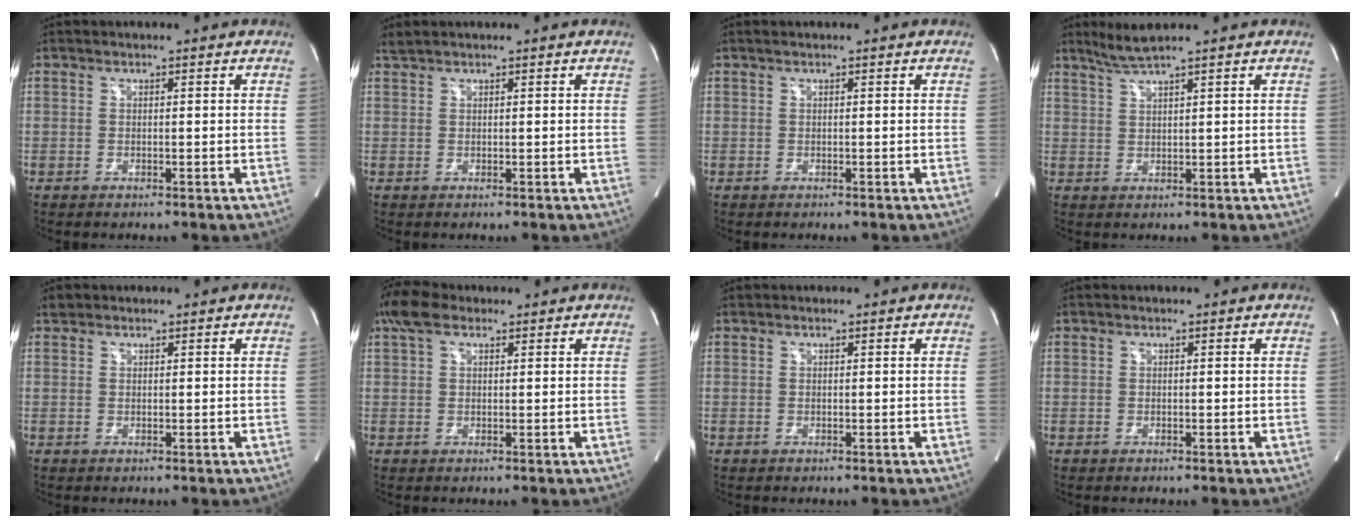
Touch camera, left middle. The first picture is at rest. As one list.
[{"total": 1.0, "force": [0.9, -0.2, 0.1], "torque": [-0.010, 0.011, 0.026]}, {"total": 0.5, "force": [0.4, 0.0, 0.3], "torque": [-0.011, 0.012, 0.009]}, {"total": 3.4, "force": [2.8, -1.0, 1.7], "torque": [-0.043, -0.001, 0.063]}, {"total": 1.0, "force": [0.8, 0.6, 0.1], "torque": [-0.003, 0.011, 0.012]}, {"total": 4.8, "force": [3.1, 2.3, 2.8], "torque": [-0.070, 0.033, 0.062]}, {"total": 0.0}, {"total": 0.0}]